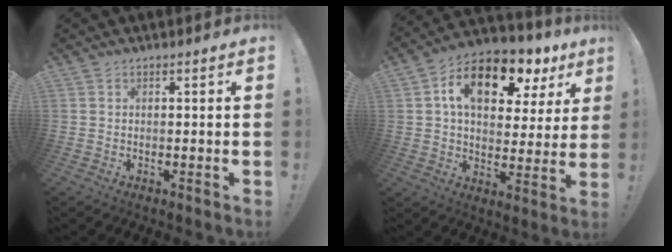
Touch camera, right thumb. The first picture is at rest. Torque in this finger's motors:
{"motor_torque": [1.18, 3.83, 0.28, 0.21, 0.07]}